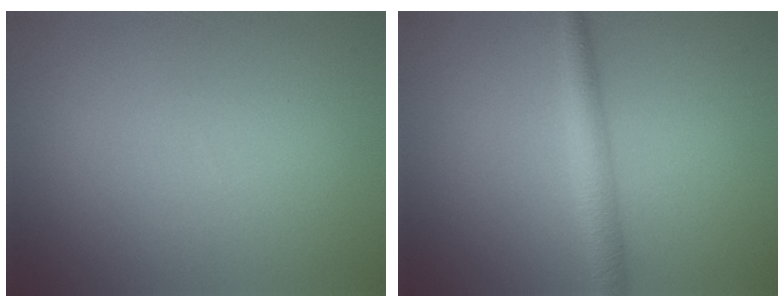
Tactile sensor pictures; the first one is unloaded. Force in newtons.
{"total": 2.5, "press": 2.5, "slide": 0.1}